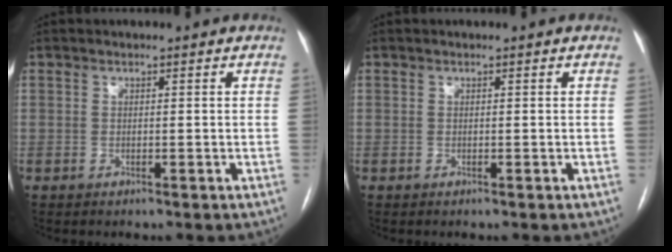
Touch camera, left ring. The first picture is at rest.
{"total": 0.0}